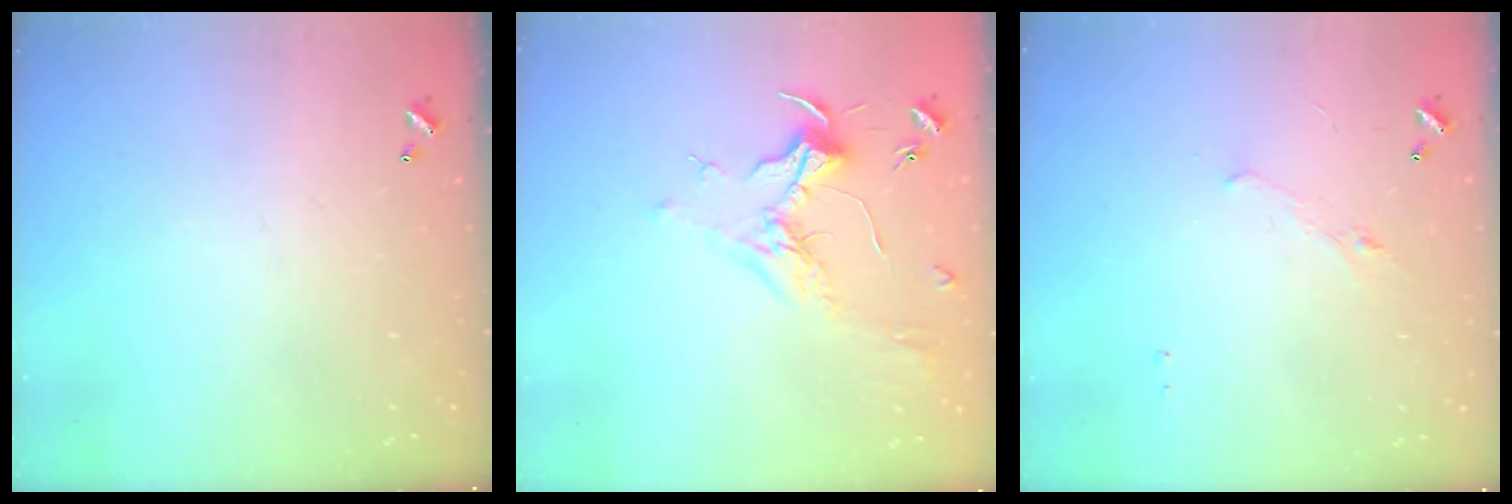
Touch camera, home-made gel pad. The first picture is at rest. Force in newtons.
{"total": 1.8, "press": 1.7, "slide": 0.7}
{"total": 1.3, "press": 1.2, "slide": 0.6}